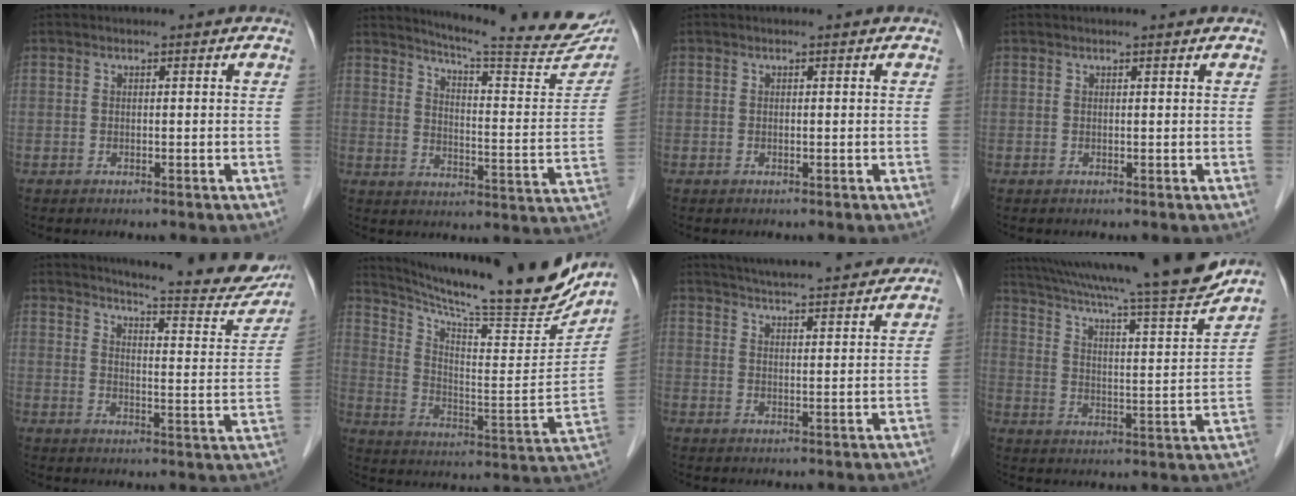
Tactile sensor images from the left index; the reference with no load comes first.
{"total": 22.0, "force": [19.9, 1.0, 9.5], "torque": [-0.136, -0.075, 0.243]}
{"total": 0.0}
{"total": 1.1, "force": [1.0, -0.1, 0.3], "torque": [-0.014, 0.002, 0.013]}
{"total": 19.1, "force": [17.6, 1.7, 7.2], "torque": [-0.094, -0.074, 0.205]}
{"total": 23.2, "force": [21.1, 0.8, 9.5], "torque": [-0.161, -0.077, 0.306]}
{"total": 17.5, "force": [16.2, 1.1, 6.6], "torque": [-0.106, 0.016, 0.220]}
{"total": 23.6, "force": [20.5, -0.2, 11.6], "torque": [-0.199, -0.021, 0.299]}